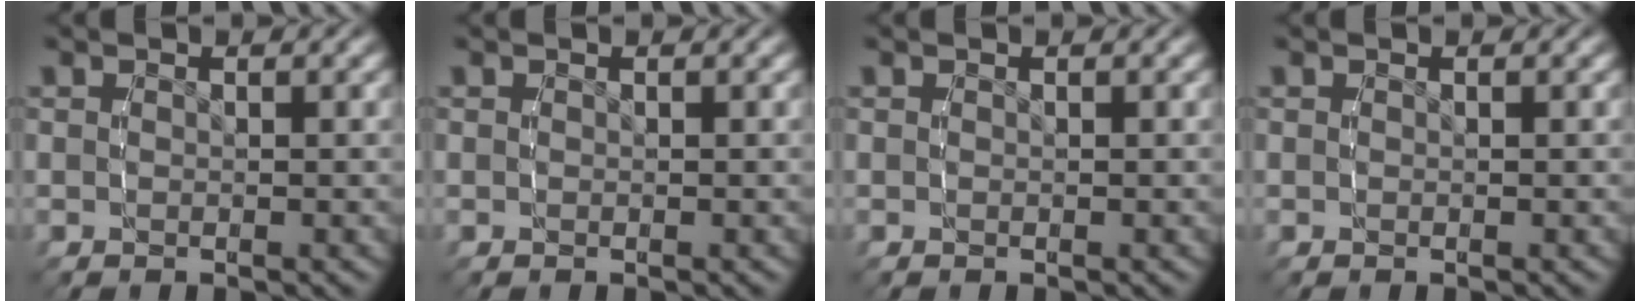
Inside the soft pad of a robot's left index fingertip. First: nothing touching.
{"total": 0.0}
{"total": 0.0}
{"total": 0.0}